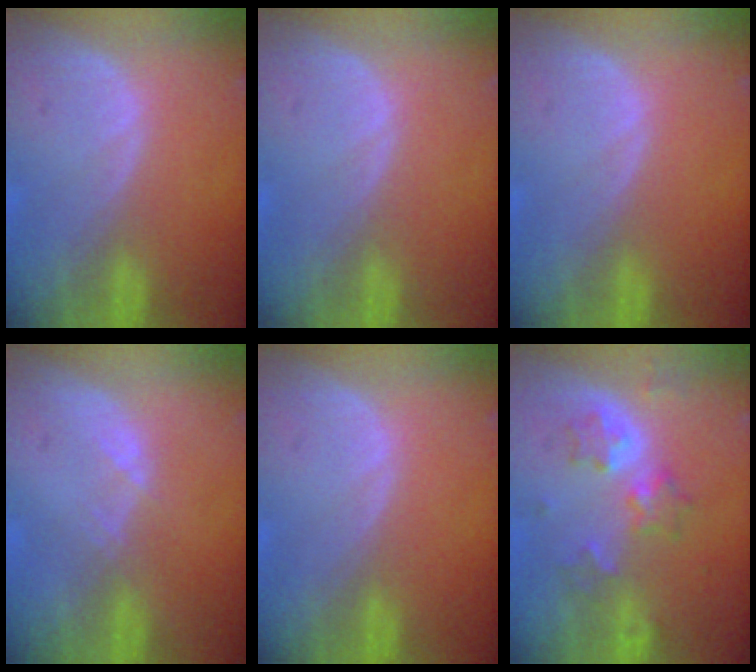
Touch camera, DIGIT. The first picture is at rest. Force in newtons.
{"total": 0.0}
{"total": 0.0}
{"total": 1.3, "press": 1.1, "slide": 0.7}
{"total": 0.0}
{"total": 6.4, "press": 5.6, "slide": 3.1}